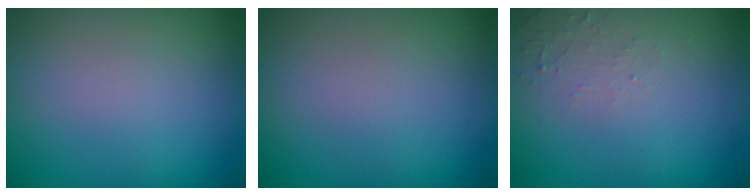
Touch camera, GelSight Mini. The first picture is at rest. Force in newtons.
{"total": 0.0}
{"total": 1.2, "press": 1.2, "slide": 0.3}